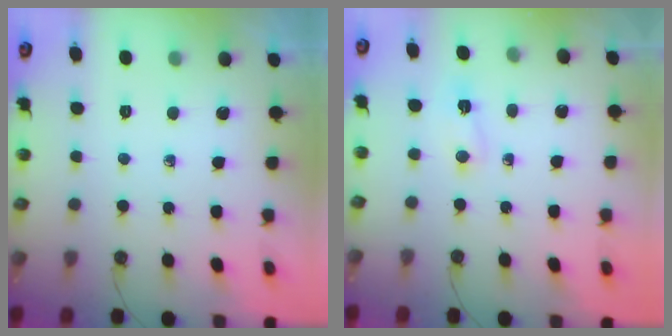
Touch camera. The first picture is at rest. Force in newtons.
{"total": 2.1, "press": 2.1, "slide": 0.4}